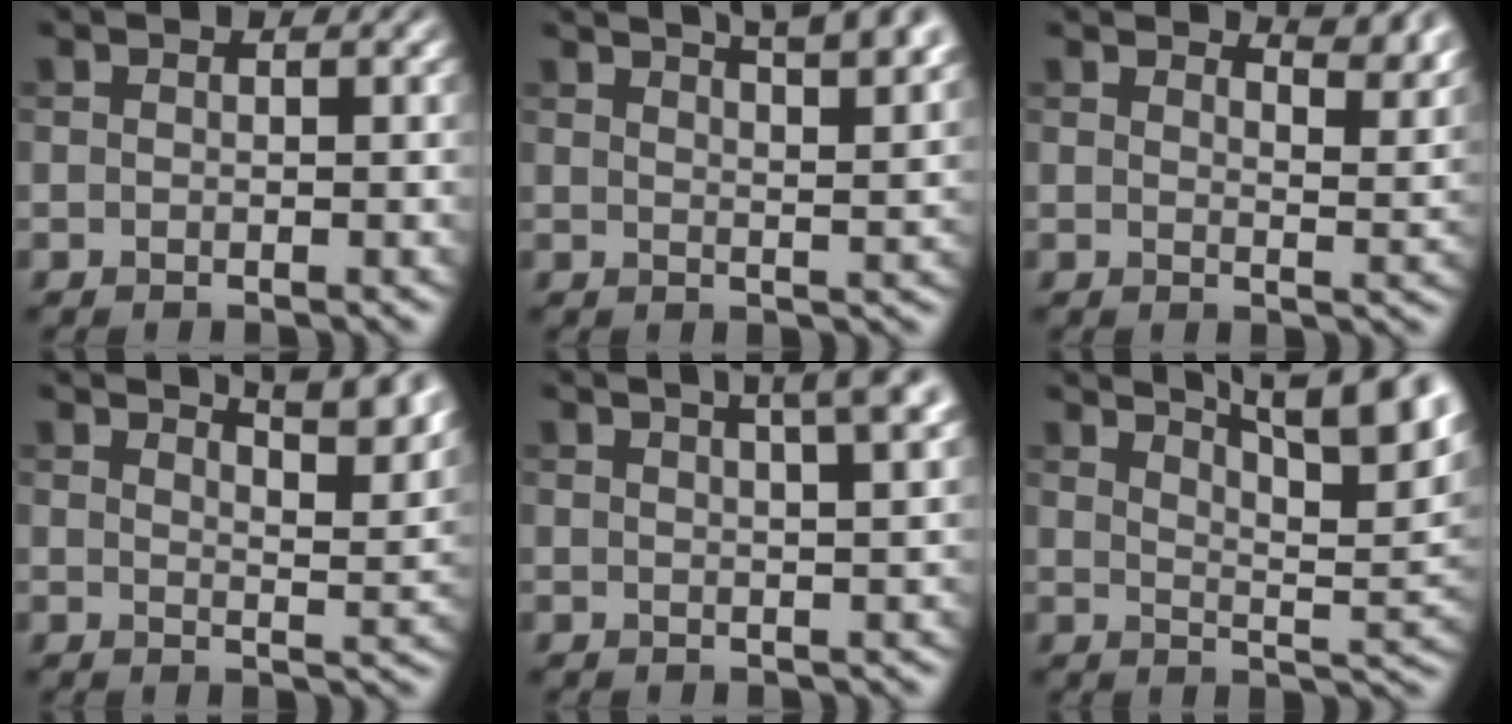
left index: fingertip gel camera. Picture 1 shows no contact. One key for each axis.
{"total": 9.3, "fx": 6.4, "fy": 3.0, "fz": 6.1, "tx": -0.037, "ty": 0.039, "tz": 0.051}
{"total": 5.2, "fx": 4.4, "fy": 1.3, "fz": 2.4, "tx": -0.022, "ty": 0.003, "tz": 0.048}
{"total": 7.2, "fx": 5.5, "fy": 2.1, "fz": 4.2, "tx": -0.024, "ty": 0.019, "tz": 0.045}
{"total": 6.1, "fx": 3.6, "fy": 1.9, "fz": 4.5, "tx": -0.031, "ty": 0.031, "tz": 0.020}
{"total": 12.7, "fx": 8.8, "fy": 3.7, "fz": 8.5, "tx": -0.075, "ty": 0.031, "tz": 0.091}